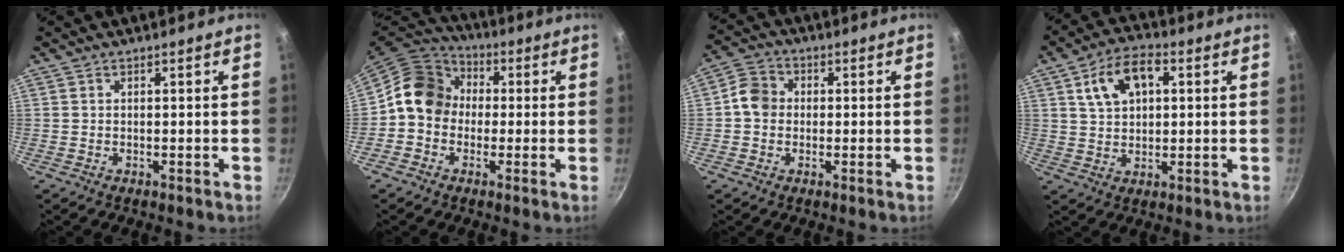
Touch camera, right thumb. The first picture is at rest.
{"total": 11.7, "force": [0.3, 10.0, 6.0], "torque": [-0.067, 0.030, -0.019]}
{"total": 5.7, "force": [-0.1, 5.0, 2.8], "torque": [-0.030, 0.014, -0.019]}
{"total": 10.3, "force": [3.1, 6.3, 7.4], "torque": [-0.111, 0.013, 0.051]}